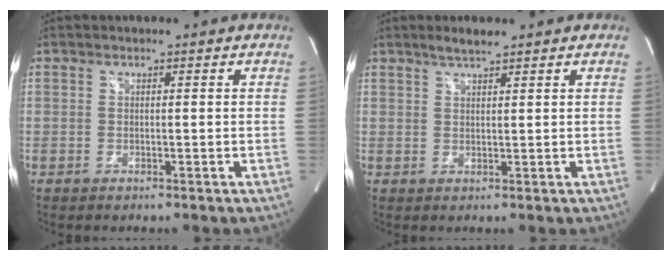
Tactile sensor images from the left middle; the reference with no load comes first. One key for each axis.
{"total": 2.5, "fx": 2.1, "fy": 0.1, "fz": 1.4, "tx": -0.036, "ty": 0.003, "tz": 0.041}